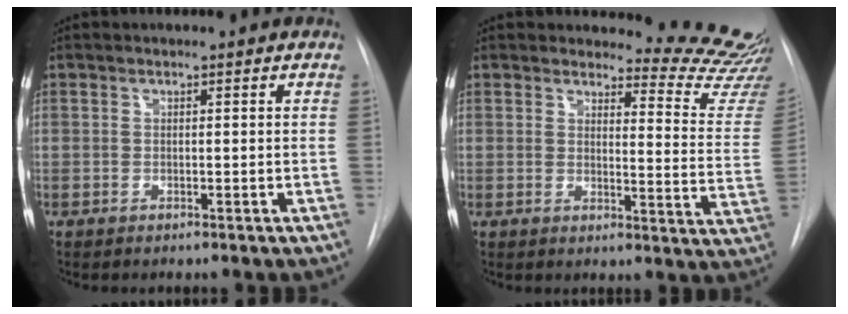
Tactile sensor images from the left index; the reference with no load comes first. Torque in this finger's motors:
{"motor_torque": [0.91, -1.22, 0.02, -0.06]}